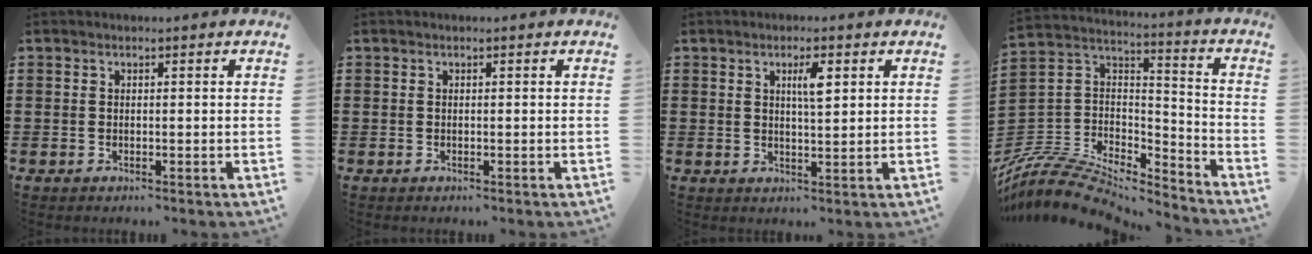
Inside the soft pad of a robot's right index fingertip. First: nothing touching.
{"total": 0.0}
{"total": 3.2, "force": [1.2, 0.7, 2.9], "torque": [-0.052, 0.003, 0.017]}
{"total": 8.9, "force": [-7.9, 3.1, 2.9], "torque": [-0.079, 0.003, -0.161]}